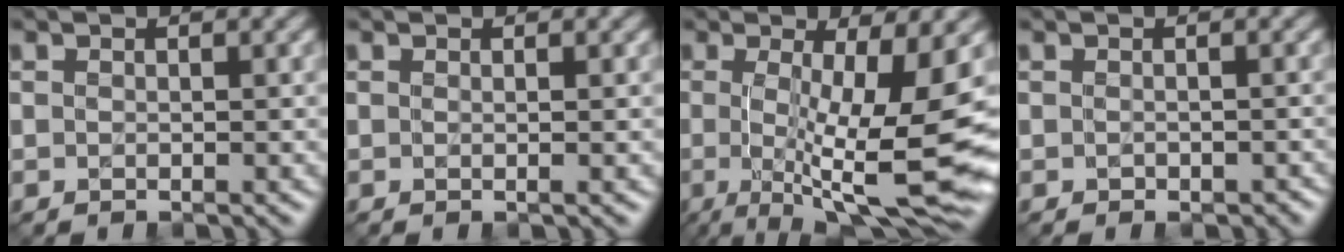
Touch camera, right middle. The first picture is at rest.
{"total": 0.5, "force": [0.0, 0.1, 0.5], "torque": [-0.006, 0.004, -0.004]}
{"total": 11.6, "force": [-1.0, 2.7, 11.2], "torque": [-0.161, -0.017, -0.017]}
{"total": 0.8, "force": [-0.5, 0.5, 0.4], "torque": [-0.010, -0.002, -0.008]}